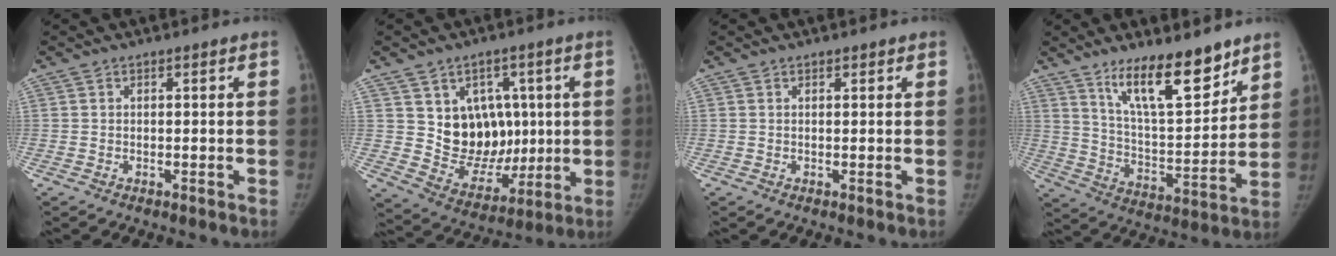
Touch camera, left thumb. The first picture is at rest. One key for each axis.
{"total": 13.3, "fx": 2.8, "fy": 10.7, "fz": 7.3, "tx": -0.057, "ty": -0.020, "tz": 0.069}
{"total": 0.6, "fx": 0.4, "fy": 0.3, "fz": 0.3, "tx": -0.005, "ty": -0.003, "tz": 0.005}
{"total": 15.7, "fx": 11.1, "fy": 4.7, "fz": 10.1, "tx": -0.133, "ty": -0.081, "tz": 0.198}